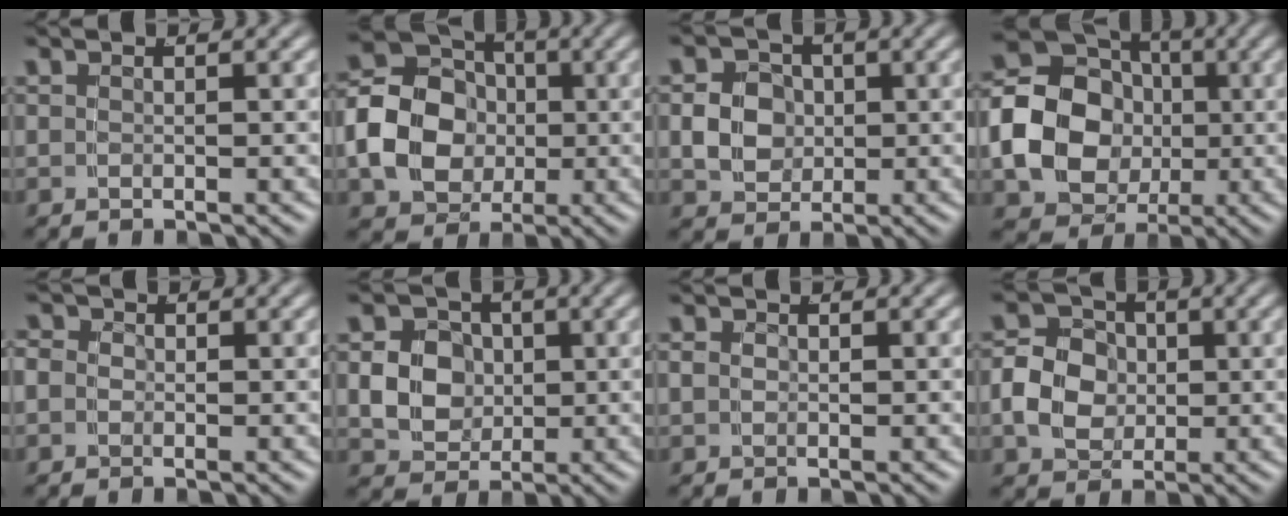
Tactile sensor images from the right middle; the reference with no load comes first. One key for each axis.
{"total": 11.8, "fx": -0.1, "fy": 10.1, "fz": 6.2, "tx": -0.126, "ty": -0.018, "tz": -0.004}
{"total": 5.5, "fx": -0.1, "fy": 4.8, "fz": 2.6, "tx": -0.044, "ty": -0.014, "tz": 0.003}
{"total": 13.7, "fx": 0.1, "fy": 11.7, "fz": 7.1, "tx": -0.157, "ty": -0.027, "tz": 0.002}
{"total": 3.1, "fx": -0.1, "fy": 2.8, "fz": 1.2, "tx": -0.038, "ty": -0.008, "tz": -0.009}
{"total": 8.1, "fx": 0.1, "fy": 7.3, "fz": 3.6, "tx": -0.076, "ty": -0.024, "tz": 0.005}
{"total": 1.4, "fx": -0.2, "fy": 1.2, "fz": 0.7, "tx": -0.022, "ty": -0.011, "tz": -0.001}
{"total": 7.6, "fx": -0.5, "fy": 6.5, "fz": 3.9, "tx": -0.075, "ty": -0.010, "tz": -0.011}